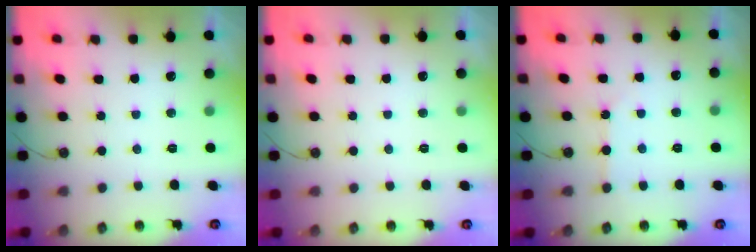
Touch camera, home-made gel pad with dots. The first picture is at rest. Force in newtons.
{"total": 0.0}
{"total": 2.5, "press": 2.4, "slide": 0.4}